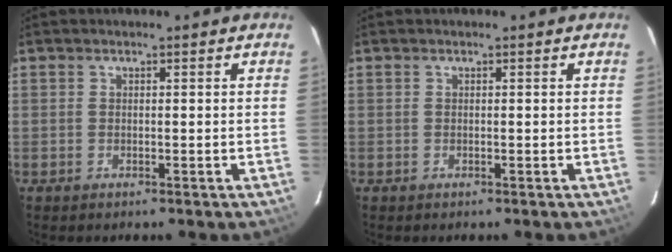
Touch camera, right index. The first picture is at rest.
{"total": 0.0}